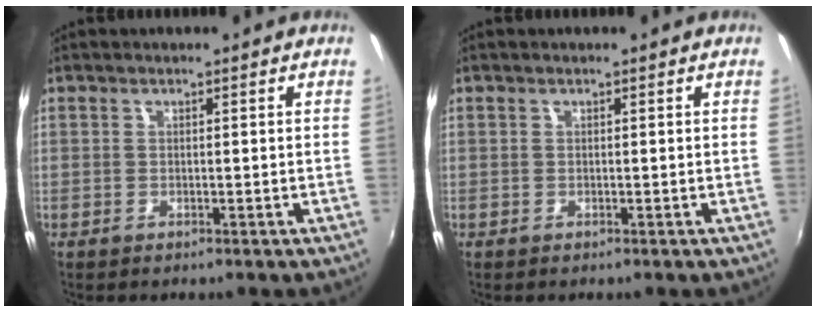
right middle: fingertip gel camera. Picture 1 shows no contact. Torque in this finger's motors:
{"motor_torque": [0.02, 0.05, -0.03, -0.01]}